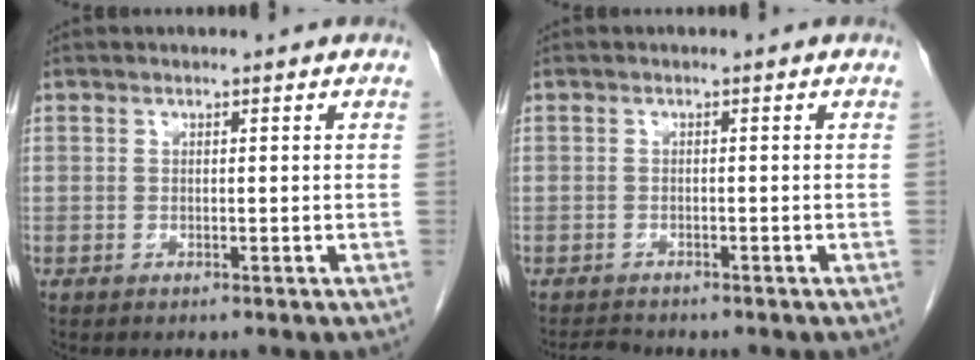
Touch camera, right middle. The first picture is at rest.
{"total": 1.5, "force": [-1.5, 0.2, 0.1], "torque": [-0.008, -0.008, -0.021]}